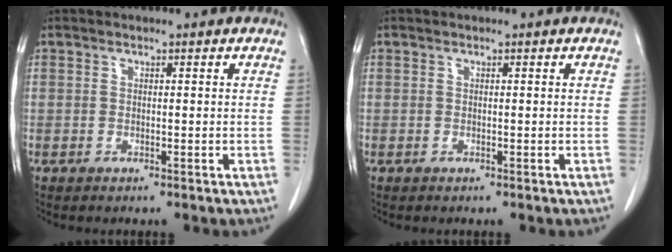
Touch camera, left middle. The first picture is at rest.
{"total": 0.0}